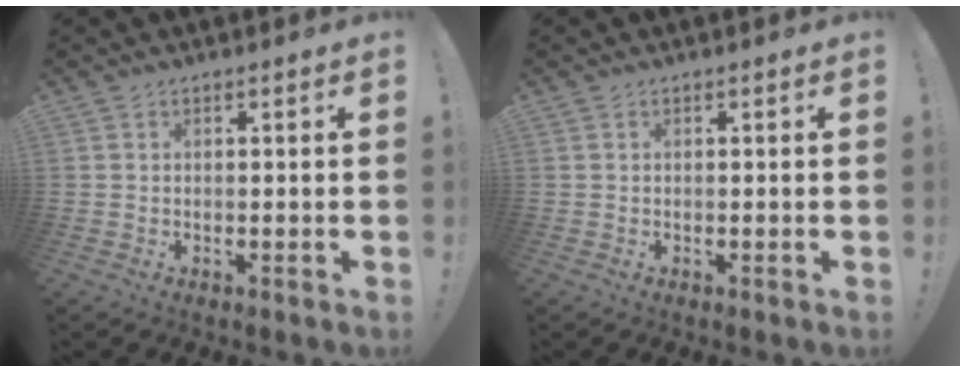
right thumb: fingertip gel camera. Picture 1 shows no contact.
{"total": 0.0}